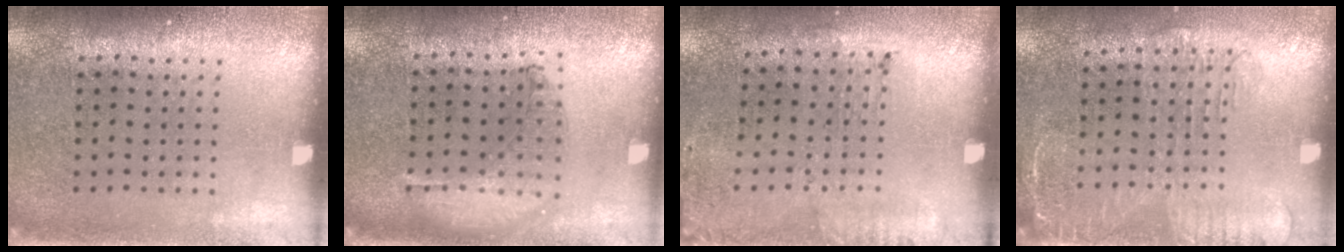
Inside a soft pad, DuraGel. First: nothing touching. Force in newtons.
{"total": 1.0, "press": 1.0, "slide": 0.3}
{"total": 1.8, "press": 1.2, "slide": 1.4}
{"total": 1.7, "press": 1.3, "slide": 1.0}